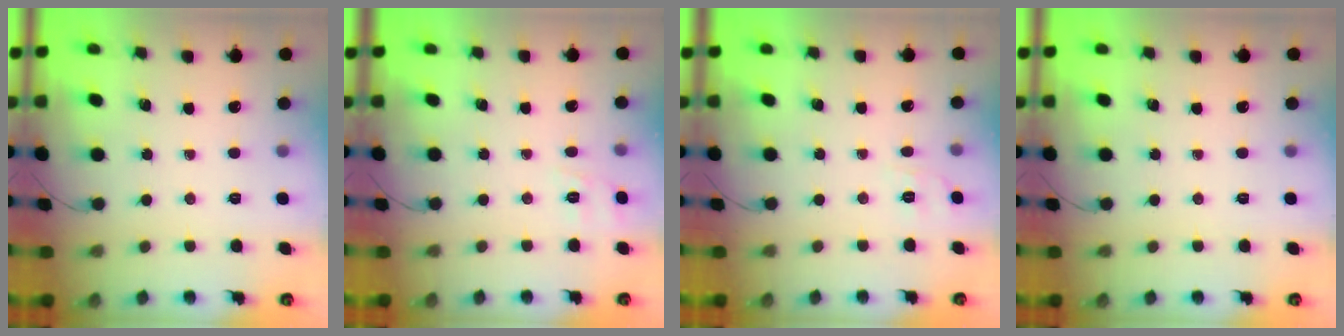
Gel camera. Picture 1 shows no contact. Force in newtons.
{"total": 7.2, "press": 6.9, "slide": 1.7}
{"total": 4.5, "press": 4.1, "slide": 1.9}
{"total": 0.0}